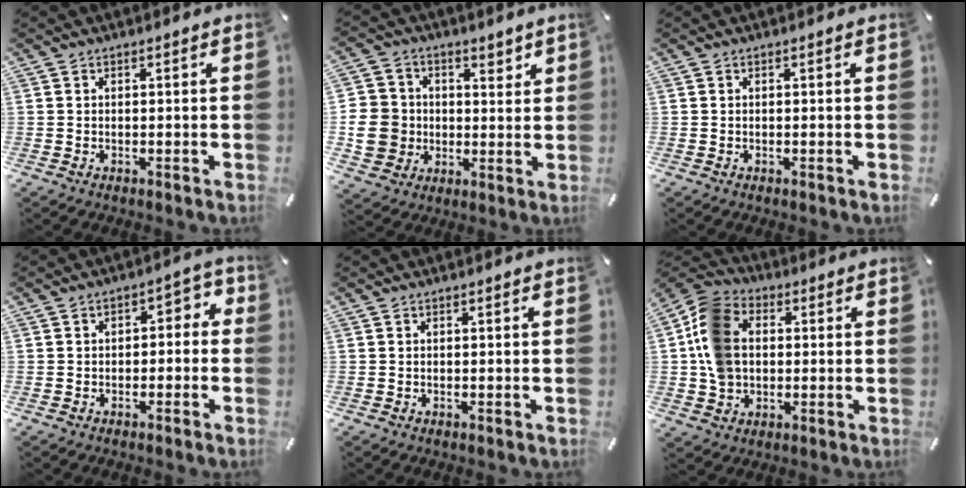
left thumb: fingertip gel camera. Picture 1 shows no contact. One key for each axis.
{"total": 10.9, "fx": 0.9, "fy": 10.5, "fz": 3.0, "tx": -0.050, "ty": -0.006, "tz": 0.022}
{"total": 0.0}
{"total": 4.0, "fx": -1.2, "fy": 2.9, "fz": 2.5, "tx": -0.034, "ty": 0.012, "tz": -0.032}
{"total": 0.0}
{"total": 11.7, "fx": 0.6, "fy": 9.8, "fz": 6.4, "tx": -0.141, "ty": 0.026, "tz": 0.016}